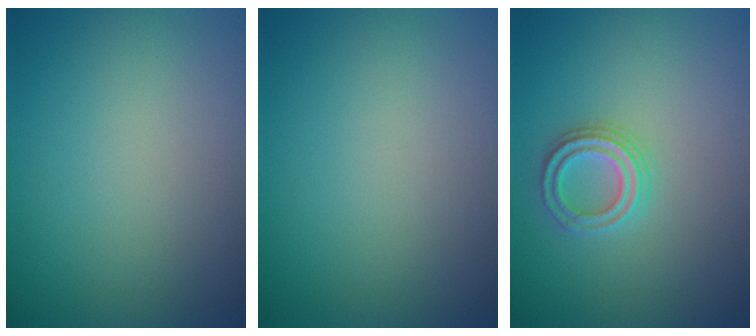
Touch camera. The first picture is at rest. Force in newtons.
{"total": 0.0}
{"total": 2.3, "press": 2.2, "slide": 0.8}